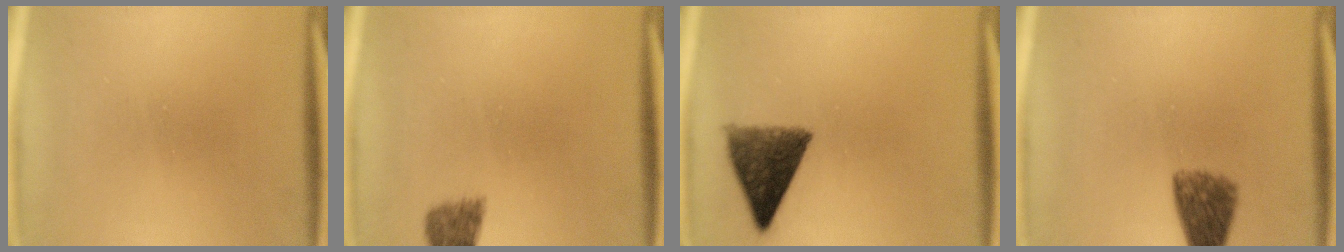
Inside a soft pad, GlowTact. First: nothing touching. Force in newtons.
{"total": 2.3}
{"total": 8.8}
{"total": 6.2}